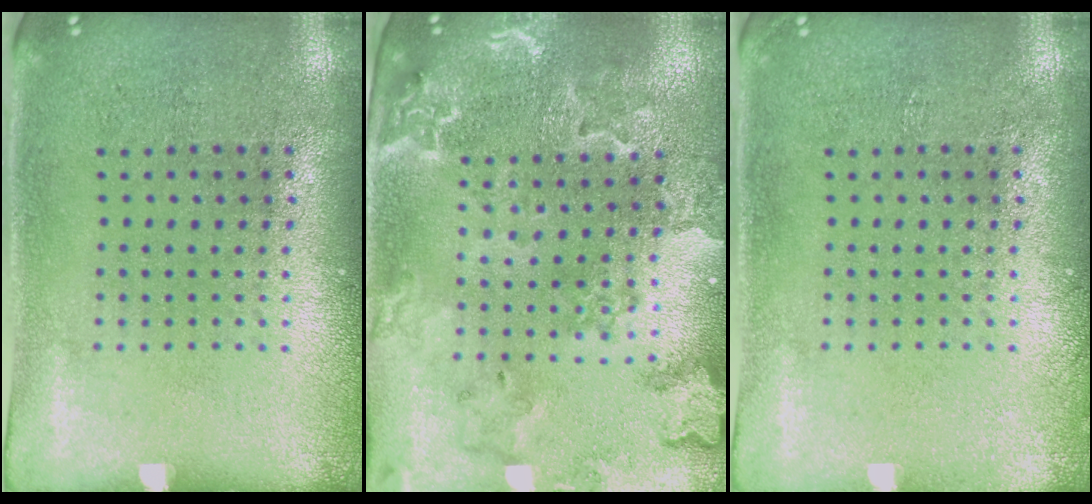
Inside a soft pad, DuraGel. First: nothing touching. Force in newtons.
{"total": 1.8, "press": 1.8, "slide": 0.3}
{"total": 0.6, "press": 0.6, "slide": 0.1}